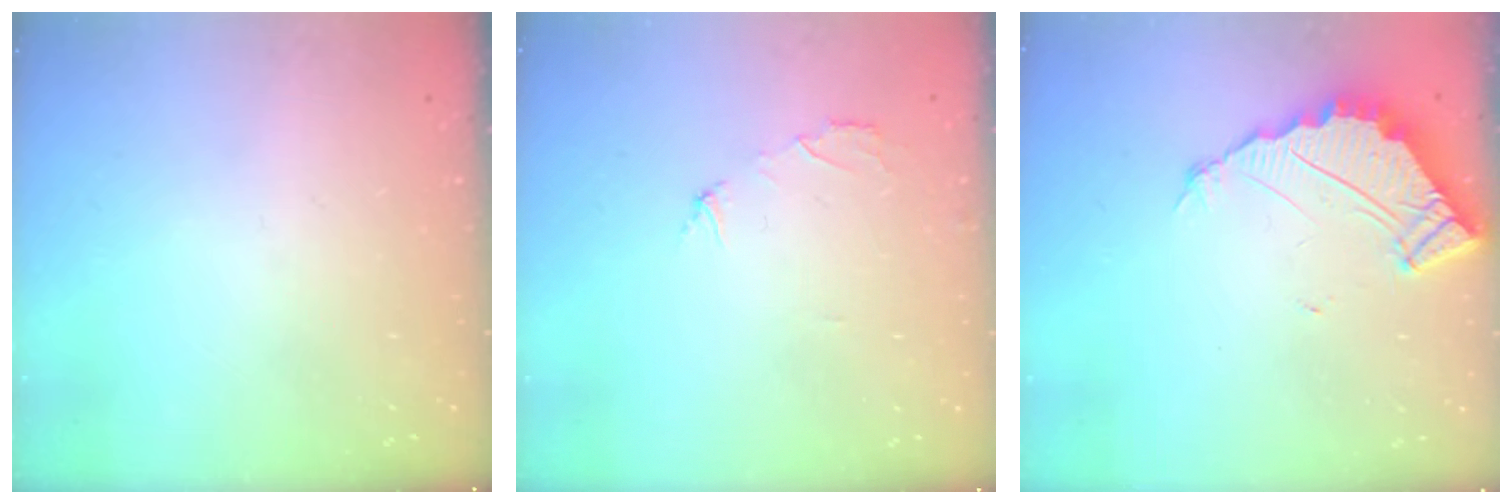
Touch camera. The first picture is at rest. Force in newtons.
{"total": 2.1, "press": 2.1, "slide": 0.1}
{"total": 4.9, "press": 4.9, "slide": 0.1}